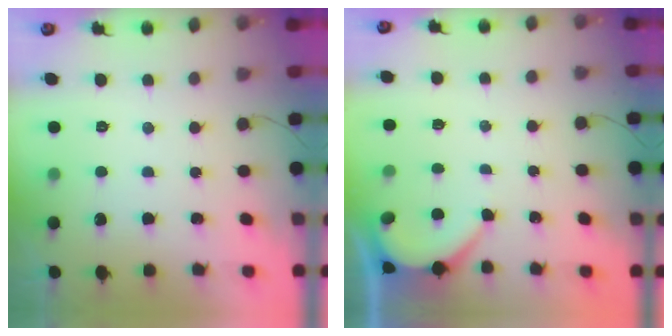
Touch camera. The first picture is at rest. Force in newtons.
{"total": 2.2, "press": 2.2, "slide": 0.2}